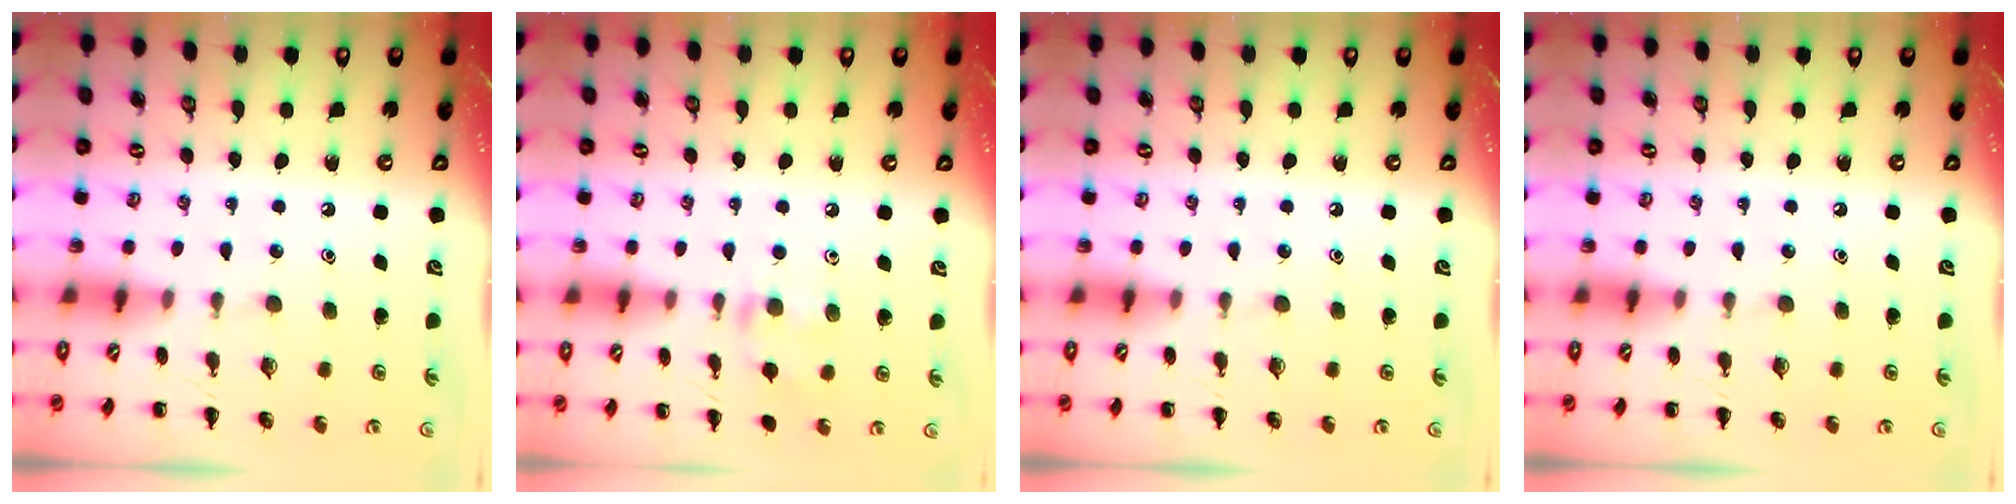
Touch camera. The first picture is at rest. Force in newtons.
{"total": 7.7, "press": 7.5, "slide": 1.7}
{"total": 0.0}
{"total": 0.0}